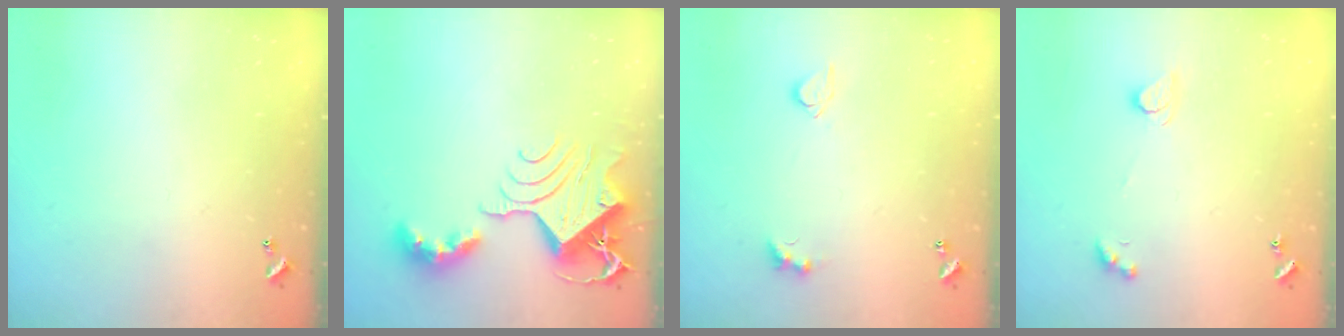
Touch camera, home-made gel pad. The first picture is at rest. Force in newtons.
{"total": 13.7, "press": 13.6, "slide": 1.6}
{"total": 4.1, "press": 4.0, "slide": 1.1}
{"total": 2.2, "press": 2.2, "slide": 0.4}